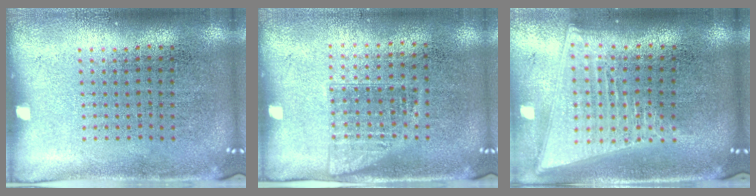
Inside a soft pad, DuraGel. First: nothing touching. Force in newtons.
{"total": 1.1, "press": 1.0, "slide": 0.6}
{"total": 2.1, "press": 1.8, "slide": 1.1}